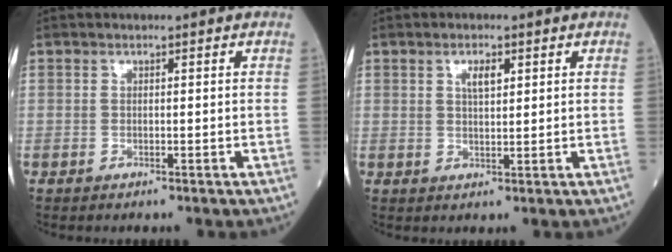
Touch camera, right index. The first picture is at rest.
{"total": 2.7, "force": [1.2, 0.9, 2.2], "torque": [-0.040, 0.001, 0.022]}